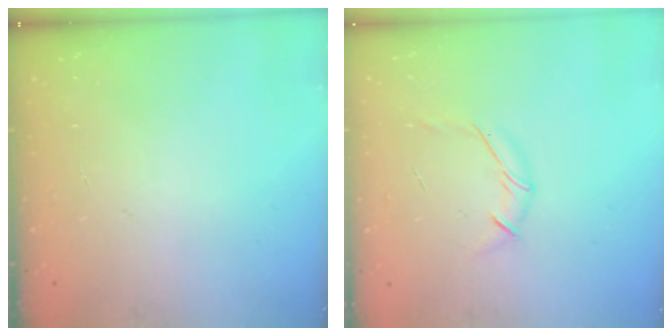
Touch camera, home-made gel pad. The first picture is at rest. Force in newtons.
{"total": 6.7, "press": 6.5, "slide": 1.6}